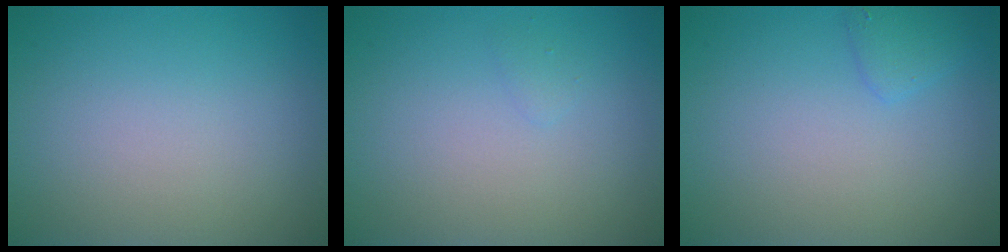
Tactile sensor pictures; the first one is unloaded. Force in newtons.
{"total": 0.5, "press": 0.5, "slide": 0.1}
{"total": 1.3, "press": 1.3, "slide": 0.1}